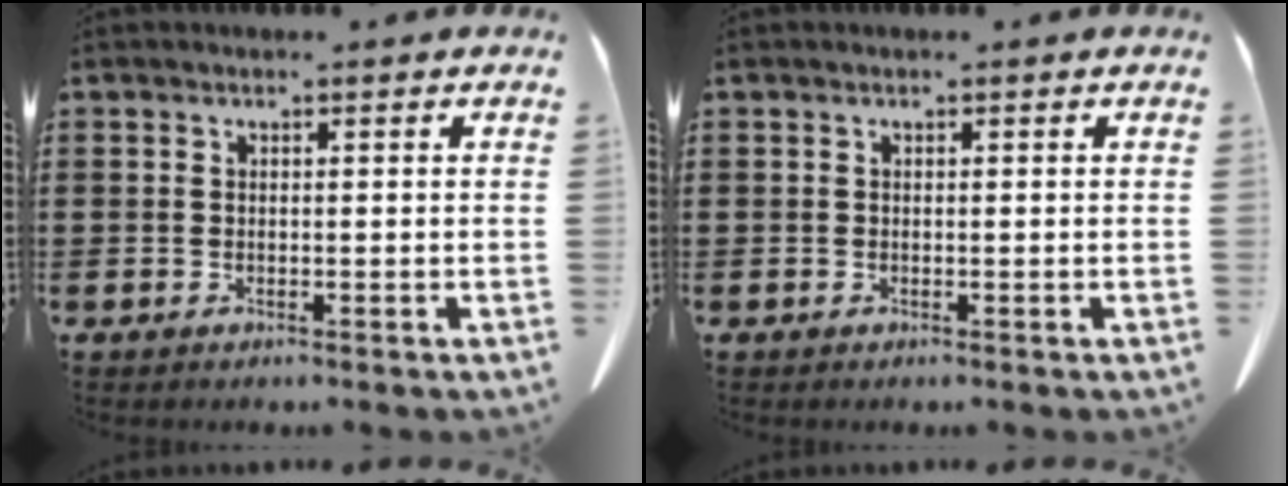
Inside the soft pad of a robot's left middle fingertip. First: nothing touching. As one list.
[{"total": 0.0}]